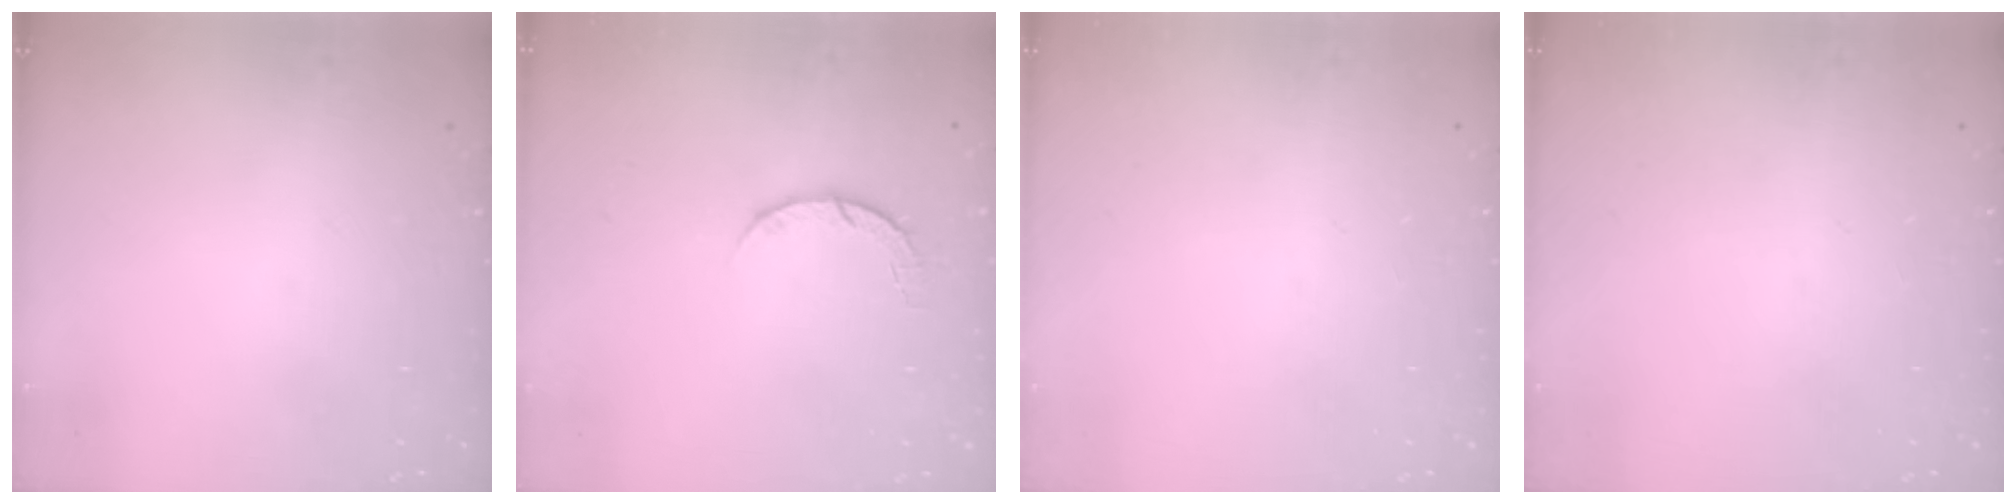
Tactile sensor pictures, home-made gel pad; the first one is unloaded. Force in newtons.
{"total": 5.2, "press": 5.1, "slide": 0.7}
{"total": 0.0}
{"total": 0.0}